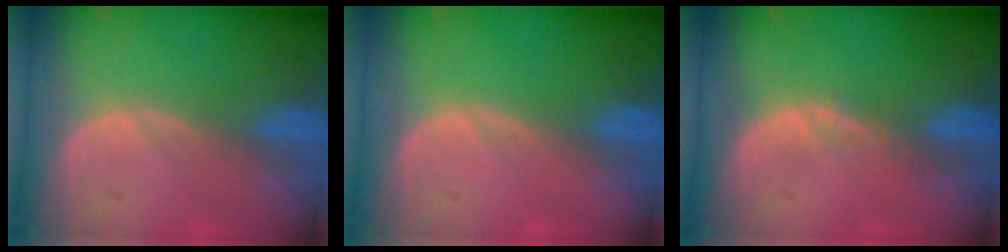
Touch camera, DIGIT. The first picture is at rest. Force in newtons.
{"total": 0.0}
{"total": 1.0, "press": 1.0, "slide": 0.1}